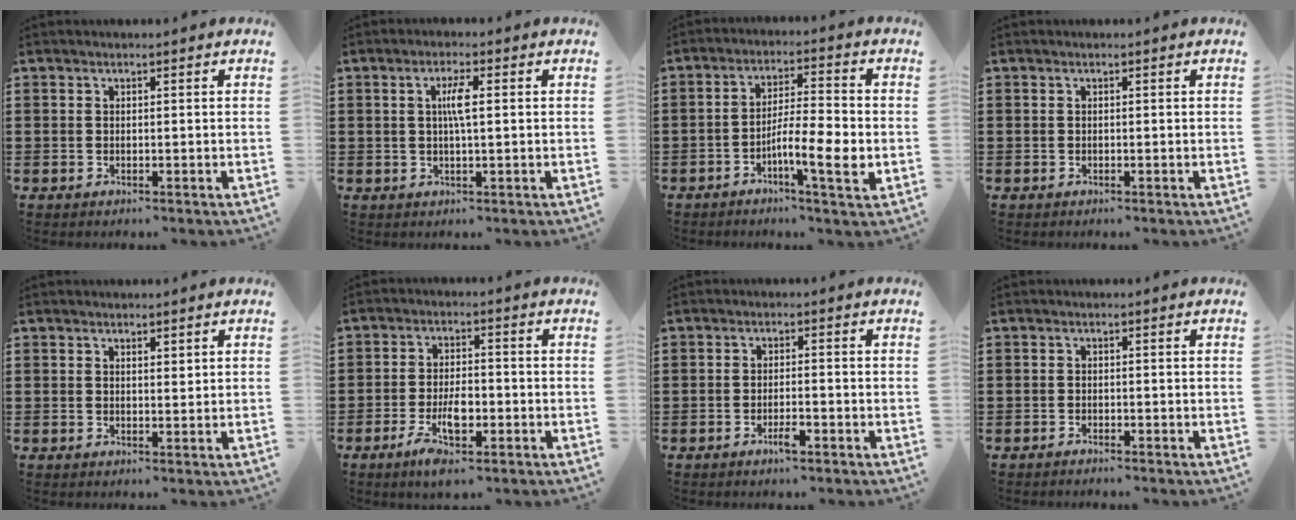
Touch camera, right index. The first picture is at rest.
{"total": 3.4, "force": [0.4, 0.5, 3.4], "torque": [-0.066, 0.000, 0.004]}
{"total": 8.2, "force": [-3.1, 1.0, 7.5], "torque": [-0.130, -0.005, -0.055]}
{"total": 0.0}
{"total": 0.9, "force": [0.7, 0.3, 0.5], "torque": [-0.009, 0.003, 0.013]}
{"total": 5.9, "force": [-2.5, 2.4, 4.8], "torque": [-0.092, -0.002, -0.050]}
{"total": 2.8, "force": [-1.5, 0.5, 2.3], "torque": [-0.046, -0.002, -0.030]}
{"total": 0.9, "force": [-0.9, 0.0, 0.0], "torque": [-0.002, -0.001, -0.019]}